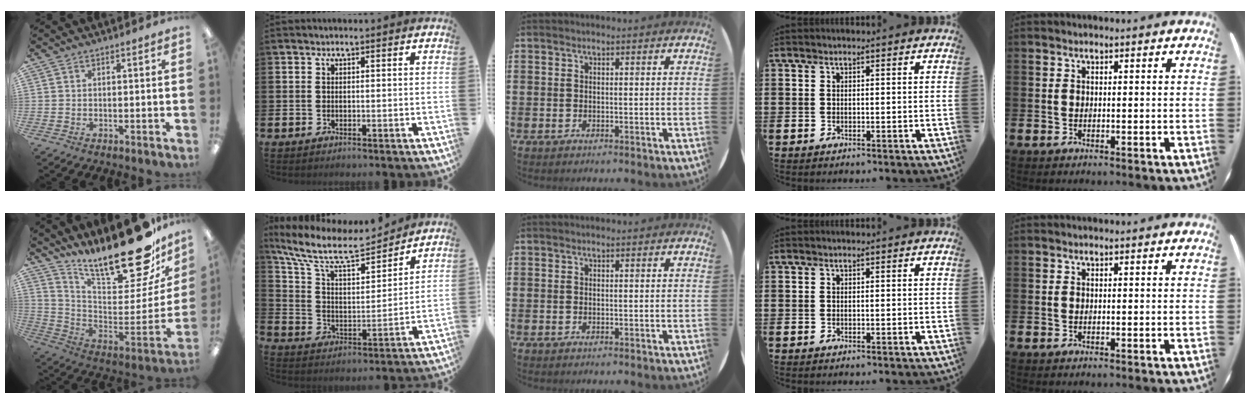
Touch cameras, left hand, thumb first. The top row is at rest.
{"thumb": {"total": 24.2, "force": [19.0, 7.2, 13.2], "torque": [-0.175, -0.146, 0.315]}, "index": {"total": 10.4, "force": [8.8, 3.1, 4.6], "torque": [-0.127, -0.055, 0.151]}}